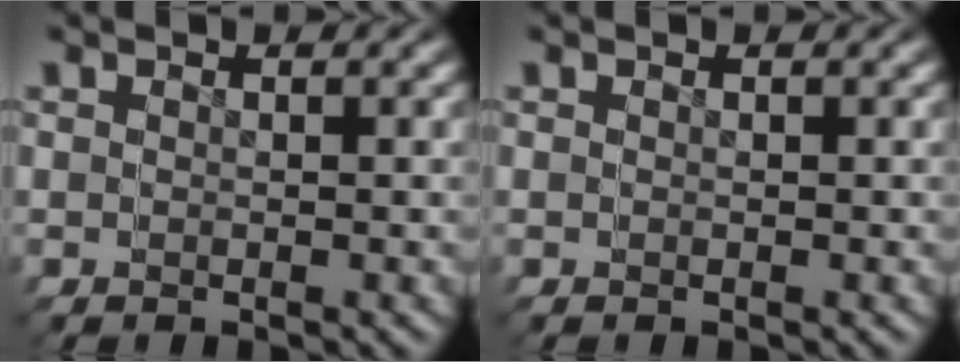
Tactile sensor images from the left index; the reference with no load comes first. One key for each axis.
{"total": 0.0}